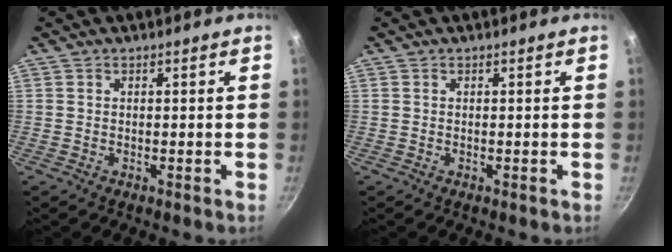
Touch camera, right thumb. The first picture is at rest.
{"total": 0.0}